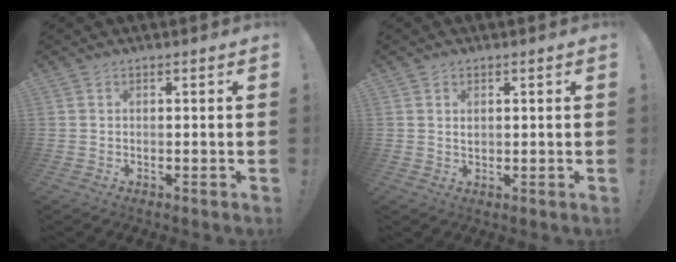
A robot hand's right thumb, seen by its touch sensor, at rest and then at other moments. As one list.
[{"total": 1.4, "force": [0.6, 0.9, 0.8], "torque": [-0.012, 0.000, 0.010]}]